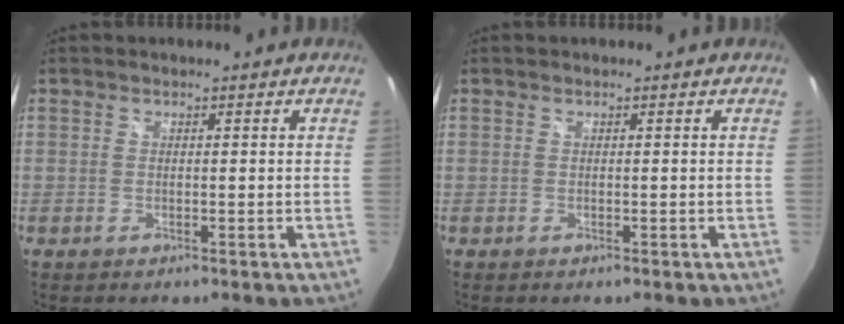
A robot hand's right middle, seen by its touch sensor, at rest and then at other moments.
{"total": 0.0}